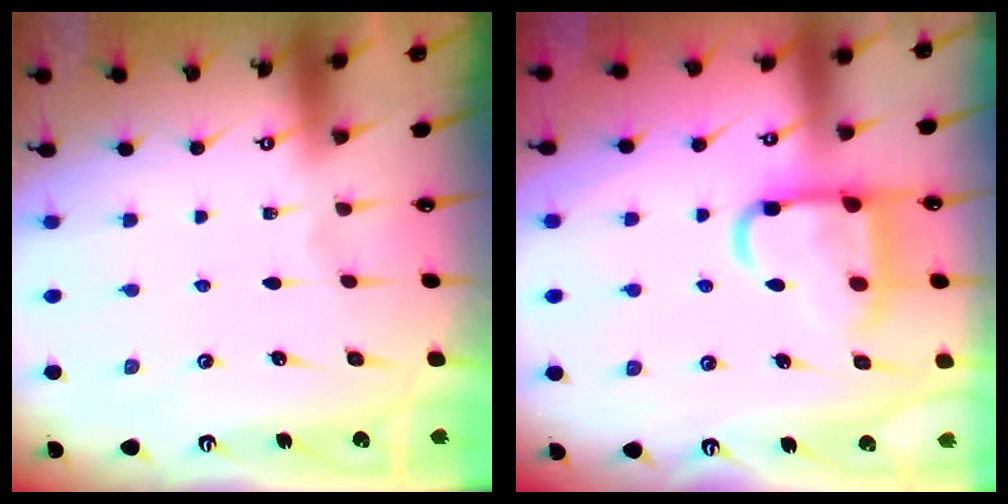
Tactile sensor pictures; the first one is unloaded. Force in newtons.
{"total": 12.5, "press": 12.5, "slide": 1.2}